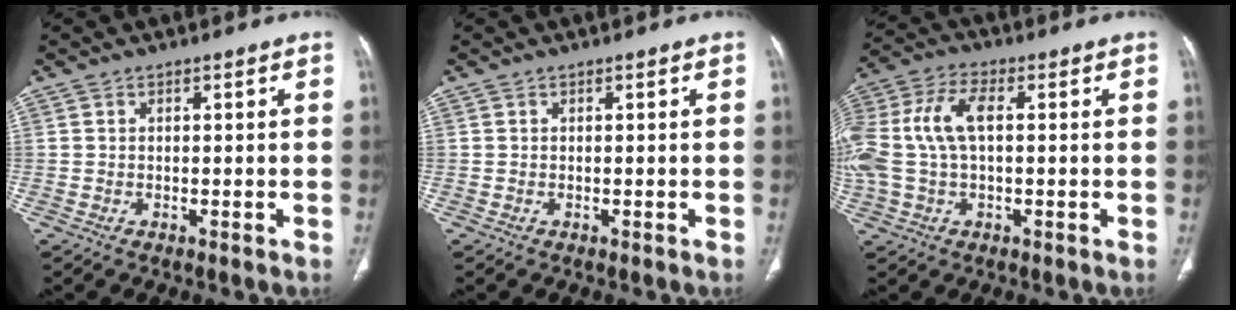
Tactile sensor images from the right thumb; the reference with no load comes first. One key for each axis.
{"total": 0.0}
{"total": 14.2, "fx": 1.4, "fy": 7.7, "fz": 11.8, "tx": -0.280, "ty": 0.031, "tz": 0.028}